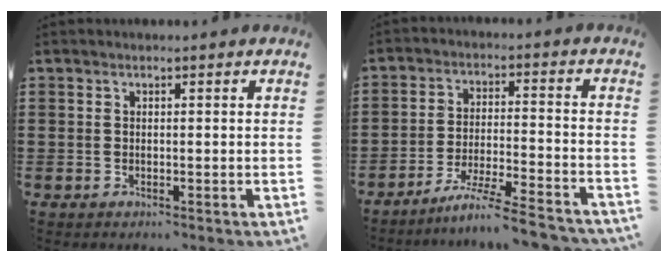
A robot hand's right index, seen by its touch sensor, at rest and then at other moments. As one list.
[{"total": 7.5, "force": [-6.6, -0.2, 3.6], "torque": [-0.068, -0.005, -0.126]}]